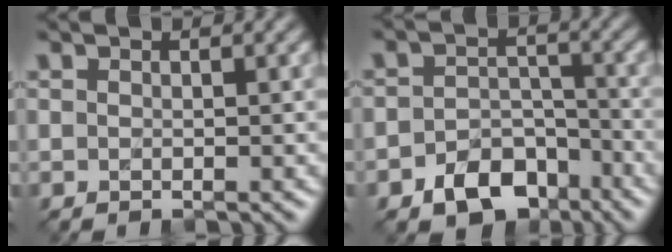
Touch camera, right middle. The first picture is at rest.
{"total": 5.1, "force": [-3.5, 3.2, 1.9], "torque": [-0.032, 0.003, -0.058]}